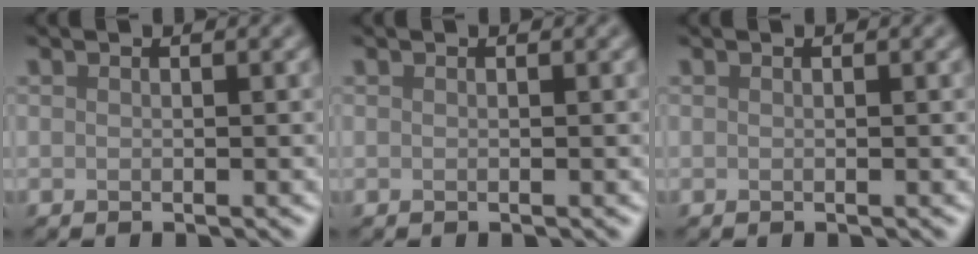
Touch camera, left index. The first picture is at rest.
{"total": 0.0}
{"total": 0.0}